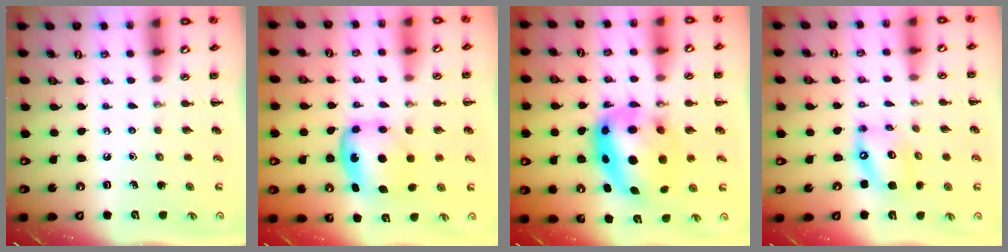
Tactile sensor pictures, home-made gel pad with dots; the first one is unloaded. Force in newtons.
{"total": 6.4, "press": 6.1, "slide": 1.8}
{"total": 14.3, "press": 13.8, "slide": 3.7}
{"total": 10.6, "press": 10.3, "slide": 2.4}